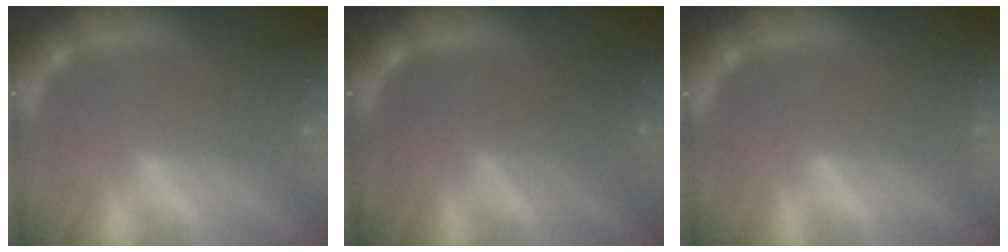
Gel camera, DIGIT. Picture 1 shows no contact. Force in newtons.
{"total": 2.4}
{"total": 0.0}